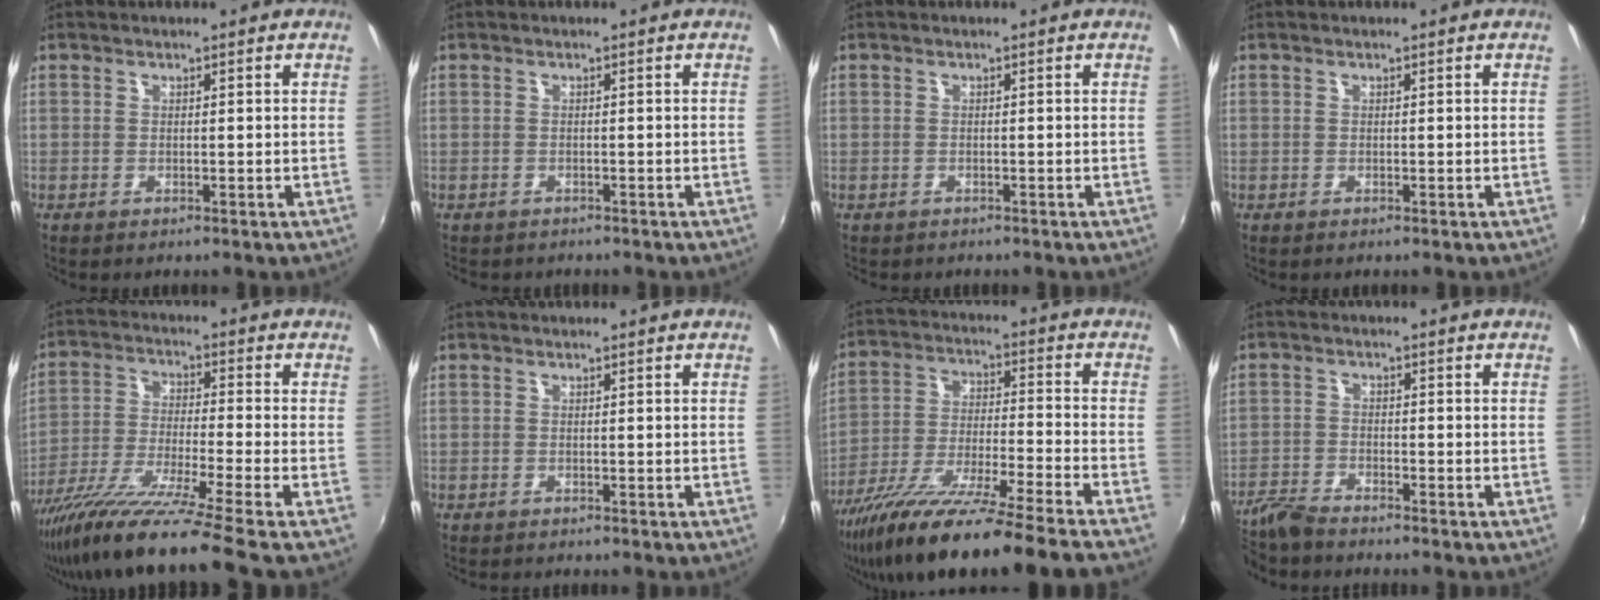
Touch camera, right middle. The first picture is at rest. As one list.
[{"total": 1.7, "force": [-1.5, 0.8, 0.3], "torque": [-0.011, -0.007, -0.021]}, {"total": 0.9, "force": [-0.7, 0.6, -0.1], "torque": [-0.003, -0.001, -0.011]}, {"total": 0.0}, {"total": 15.7, "force": [-13.0, -2.8, 8.4], "torque": [-0.161, -0.044, -0.233]}, {"total": 0.6, "force": [-0.6, 0.1, 0.2], "torque": [-0.002, -0.005, -0.011]}, {"total": 21.6, "force": [-17.8, -1.5, 12.1], "torque": [-0.208, -0.059, -0.300]}, {"total": 4.8, "force": [-4.5, 0.7, 1.4], "torque": [-0.041, -0.010, -0.096]}]